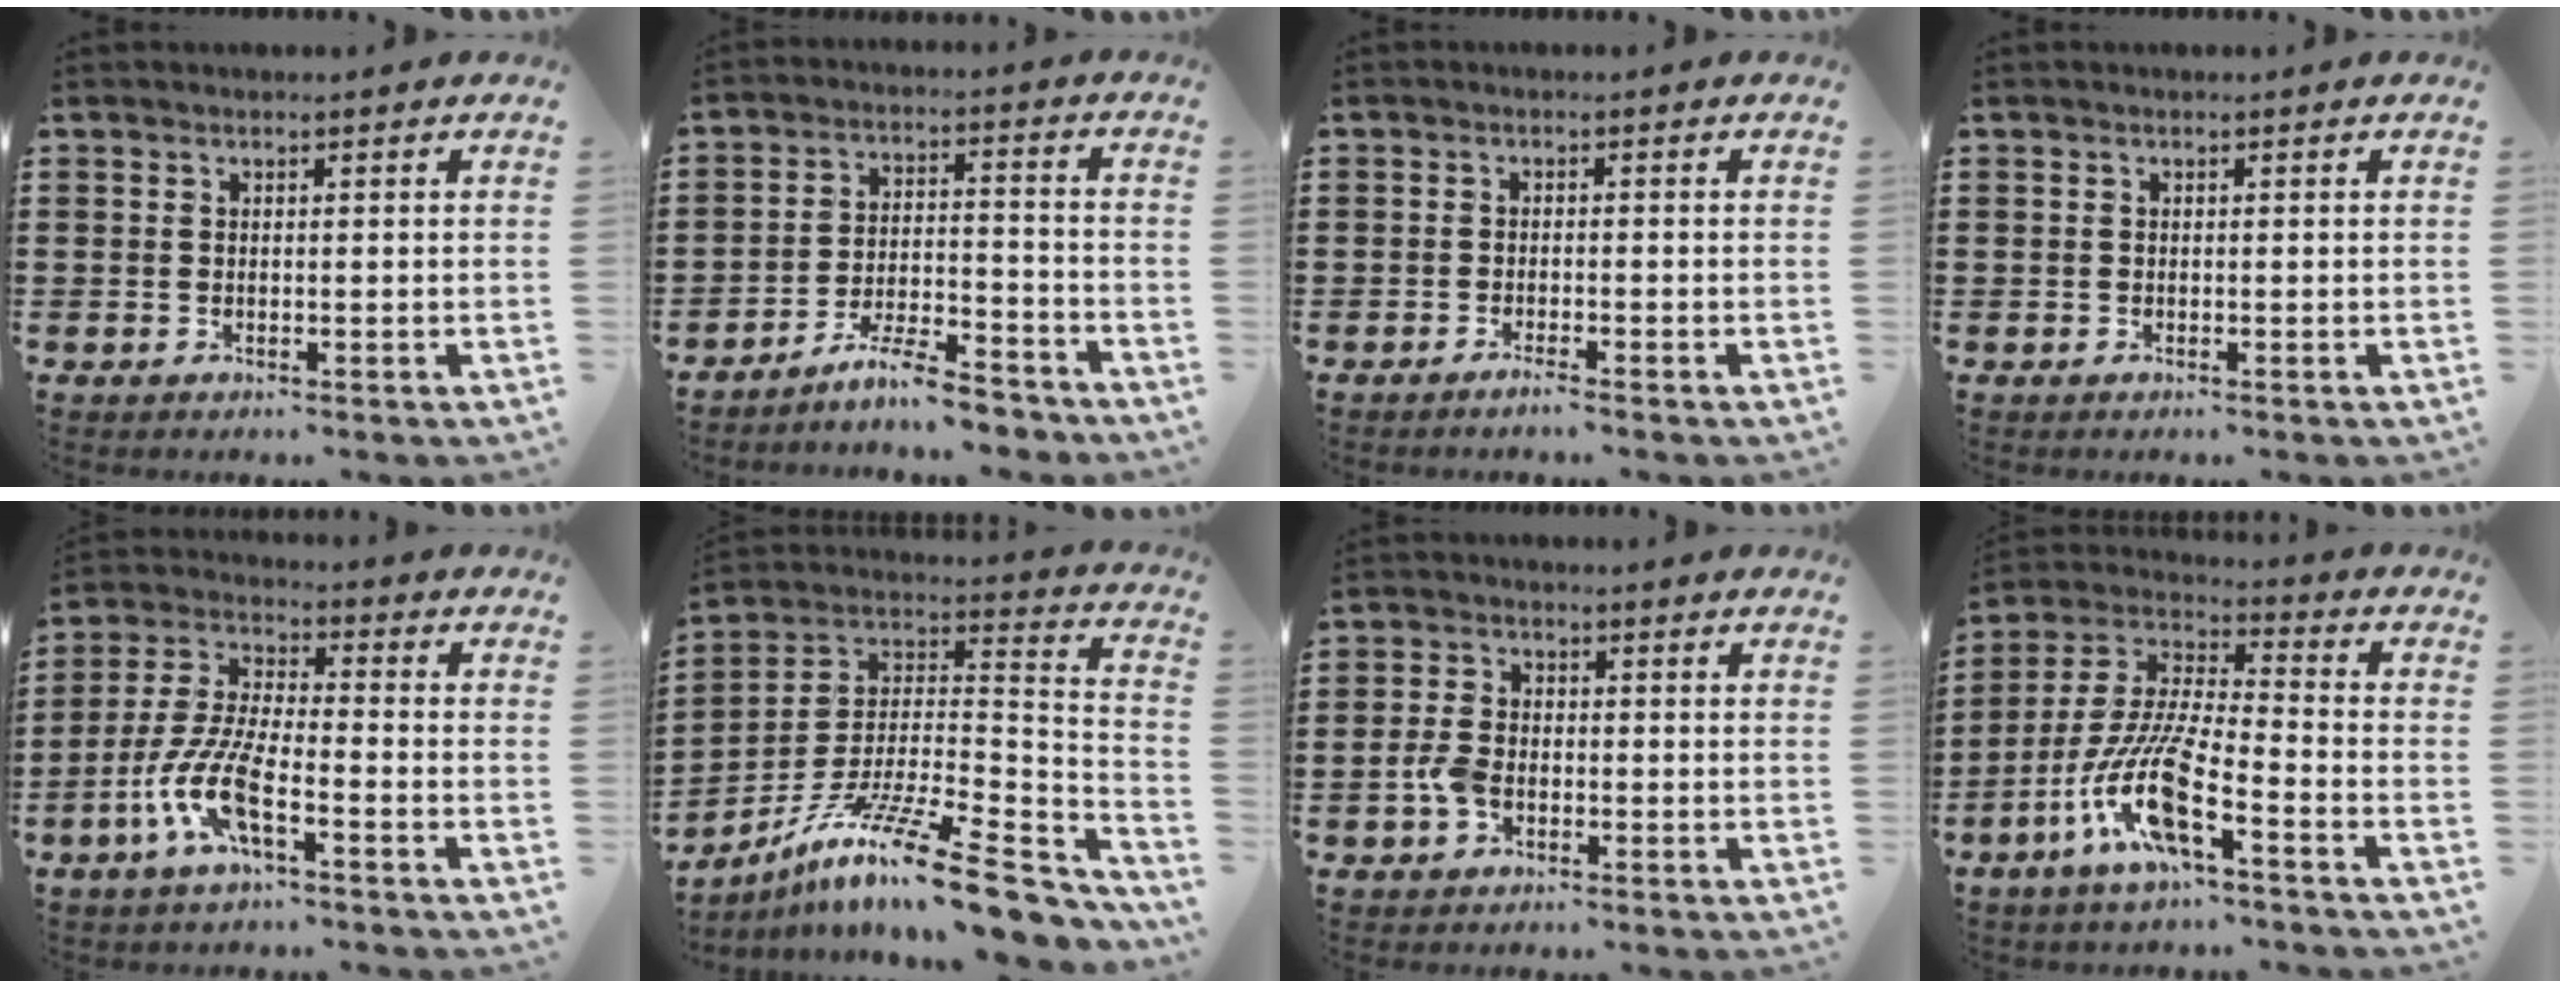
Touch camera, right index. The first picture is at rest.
{"total": 6.8, "force": [-6.1, 0.8, 3.0], "torque": [-0.054, 0.007, -0.114]}
{"total": 1.4, "force": [-1.2, 0.0, 0.6], "torque": [-0.011, -0.003, -0.022]}
{"total": 0.0}
{"total": 9.0, "force": [-4.4, 2.3, 7.5], "torque": [-0.192, -0.015, -0.091]}
{"total": 17.1, "force": [-11.8, 2.7, 12.1], "torque": [-0.218, 0.029, -0.205]}
{"total": 4.1, "force": [-1.3, 2.6, 2.9], "torque": [-0.081, -0.005, -0.031]}
{"total": 11.8, "force": [-6.7, 1.8, 9.6], "torque": [-0.229, -0.021, -0.140]}